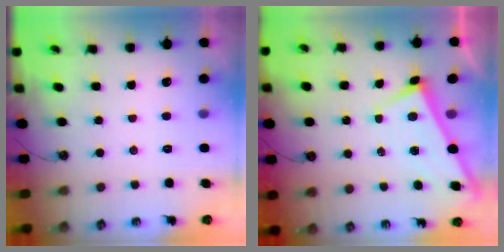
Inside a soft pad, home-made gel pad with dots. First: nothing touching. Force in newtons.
{"total": 1.3, "press": 1.2, "slide": 0.3}